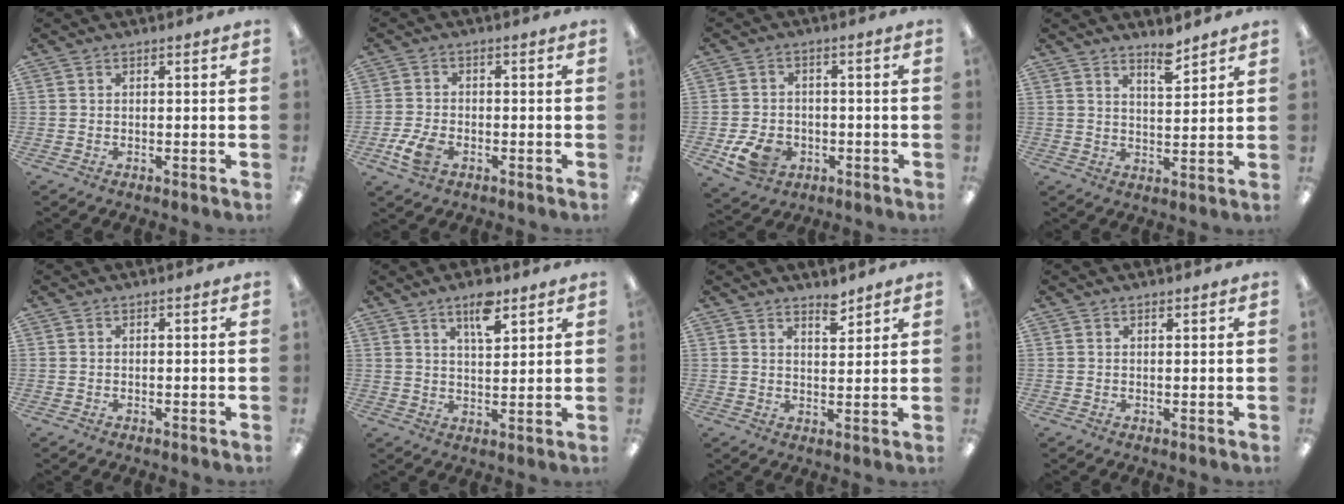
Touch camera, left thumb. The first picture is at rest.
{"total": 5.7, "force": [-2.5, 3.3, 3.9], "torque": [-0.092, 0.005, -0.049]}
{"total": 7.8, "force": [-3.2, 5.8, 4.1], "torque": [-0.093, 0.015, -0.055]}
{"total": 5.4, "force": [4.6, 1.1, 2.4], "torque": [-0.027, -0.037, 0.077]}
{"total": 0.0}
{"total": 7.9, "force": [5.1, 2.9, 5.2], "torque": [-0.075, -0.024, 0.083]}
{"total": 4.0, "force": [3.6, 1.1, 1.4], "torque": [-0.003, -0.031, 0.059]}
{"total": 0.8, "force": [0.7, 0.2, 0.3], "torque": [-0.006, 0.000, 0.013]}